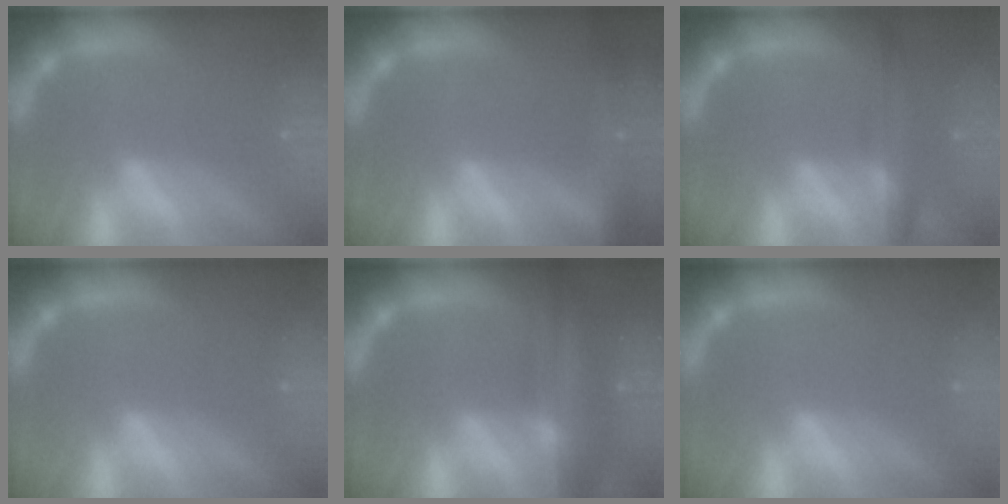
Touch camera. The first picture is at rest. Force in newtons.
{"total": 6.5}
{"total": 5.0}
{"total": 0.0}
{"total": 8.5}
{"total": 0.0}